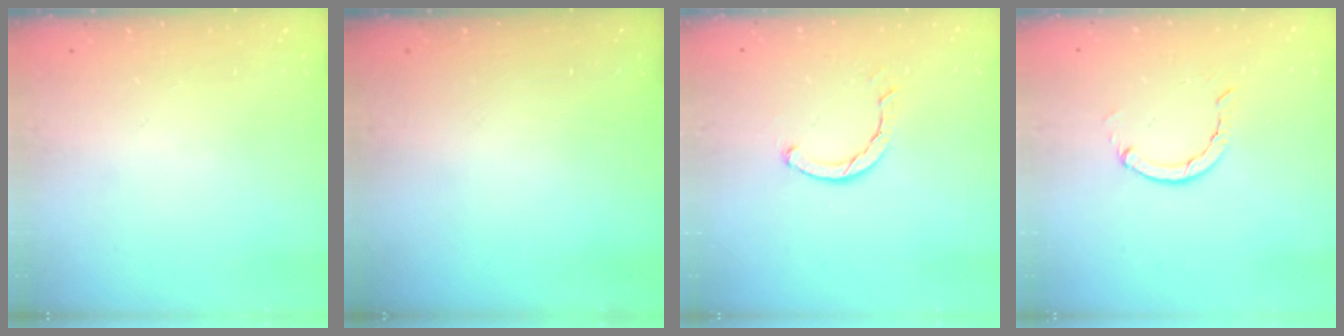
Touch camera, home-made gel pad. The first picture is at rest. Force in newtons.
{"total": 0.0}
{"total": 2.5, "press": 2.5, "slide": 0.1}
{"total": 2.8, "press": 2.7, "slide": 0.4}